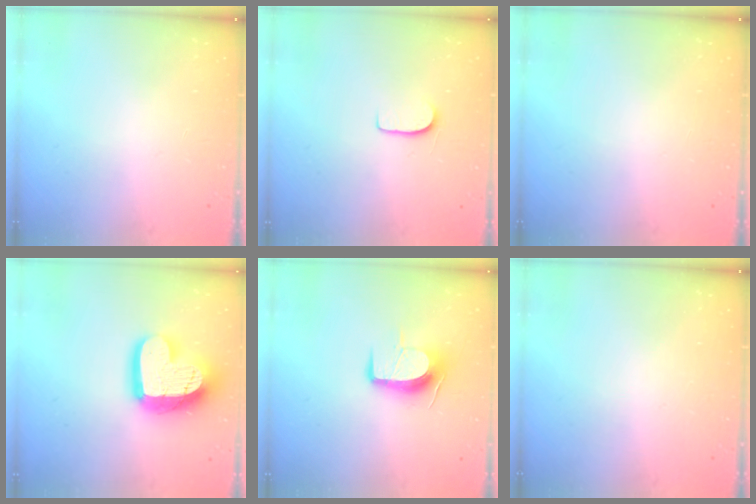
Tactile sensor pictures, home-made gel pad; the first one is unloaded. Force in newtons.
{"total": 5.9, "press": 5.9, "slide": 0.5}
{"total": 0.0}
{"total": 19.9, "press": 19.9, "slide": 1.5}
{"total": 10.5, "press": 10.5, "slide": 0.9}
{"total": 0.0}